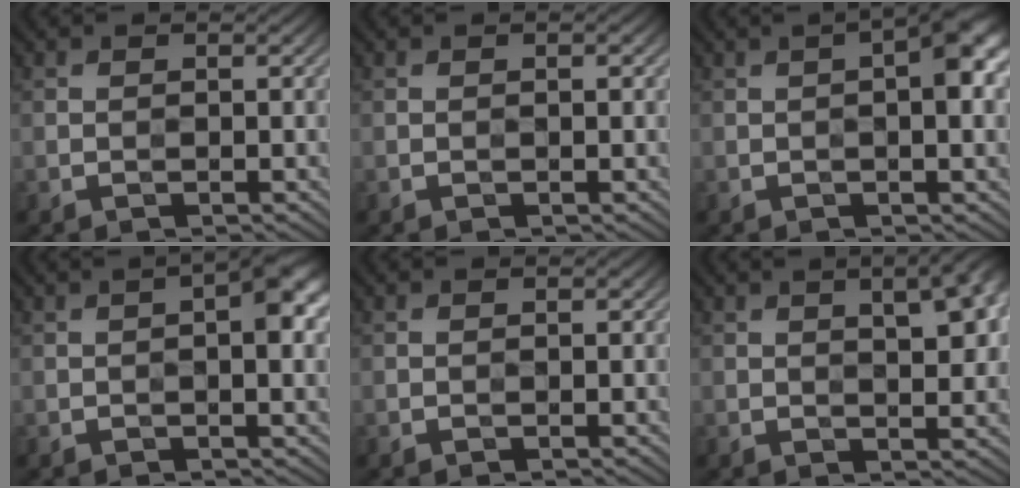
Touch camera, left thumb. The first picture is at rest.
{"total": 0.5, "force": [0.1, 0.0, 0.5], "torque": [-0.007, 0.001, 0.001]}
{"total": 5.6, "force": [0.6, 1.6, 5.4], "torque": [-0.080, 0.013, 0.005]}
{"total": 4.9, "force": [0.6, 1.4, 4.7], "torque": [-0.070, 0.011, 0.005]}
{"total": 0.0}
{"total": 8.6, "force": [3.0, 3.3, 7.3], "torque": [-0.079, 0.021, 0.034]}